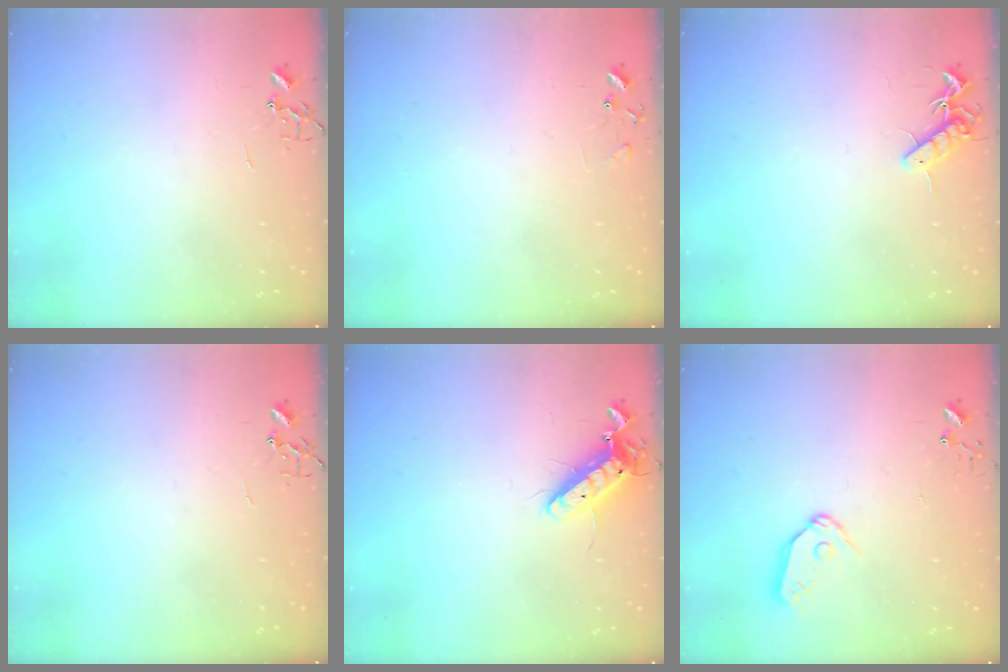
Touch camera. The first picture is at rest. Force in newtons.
{"total": 6.4, "press": 6.4, "slide": 0.4}
{"total": 8.1, "press": 8.1, "slide": 0.8}
{"total": 0.0}
{"total": 11.8, "press": 11.6, "slide": 2.2}
{"total": 8.9, "press": 8.9, "slide": 1.0}